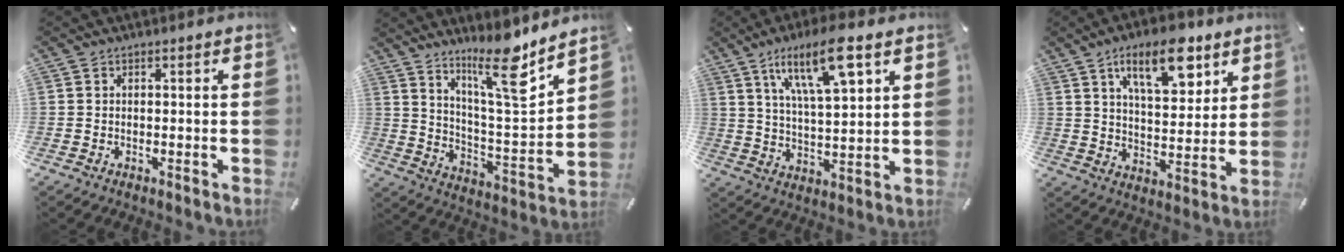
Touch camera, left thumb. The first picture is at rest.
{"total": 15.9, "force": [12.5, 2.4, 9.6], "torque": [-0.168, -0.088, 0.204]}
{"total": 15.4, "force": [8.6, 4.7, 11.8], "torque": [-0.203, -0.026, 0.141]}
{"total": 15.0, "force": [8.3, 6.9, 10.4], "torque": [-0.153, -0.030, 0.139]}